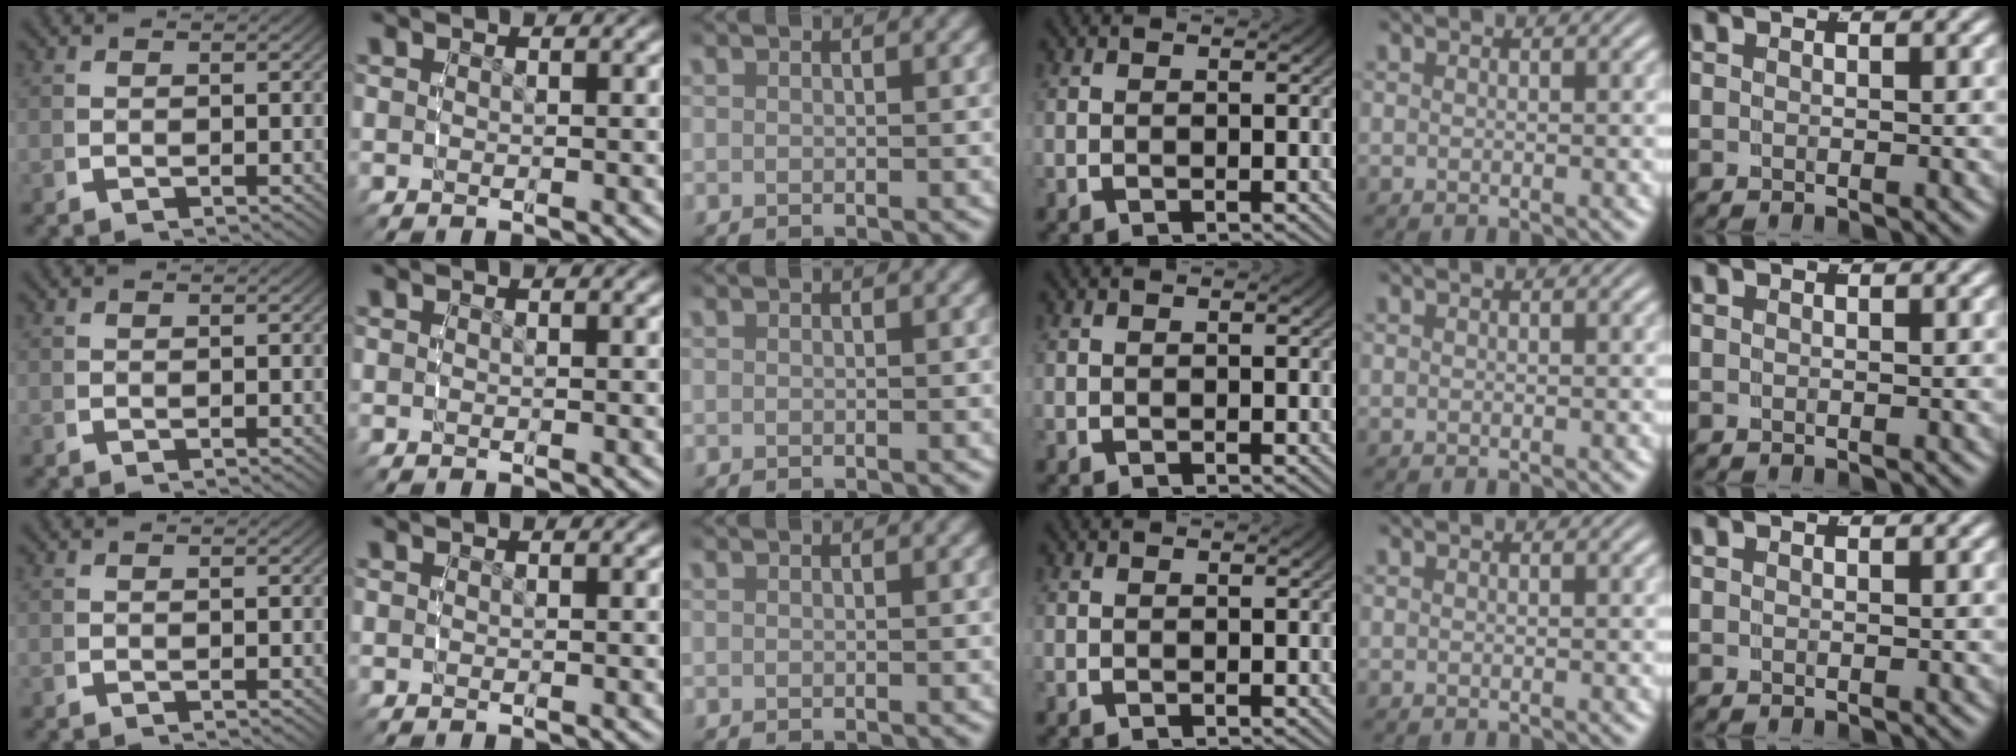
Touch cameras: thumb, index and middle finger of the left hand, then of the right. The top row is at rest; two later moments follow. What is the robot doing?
{"motion": "reach", "object": "router"}